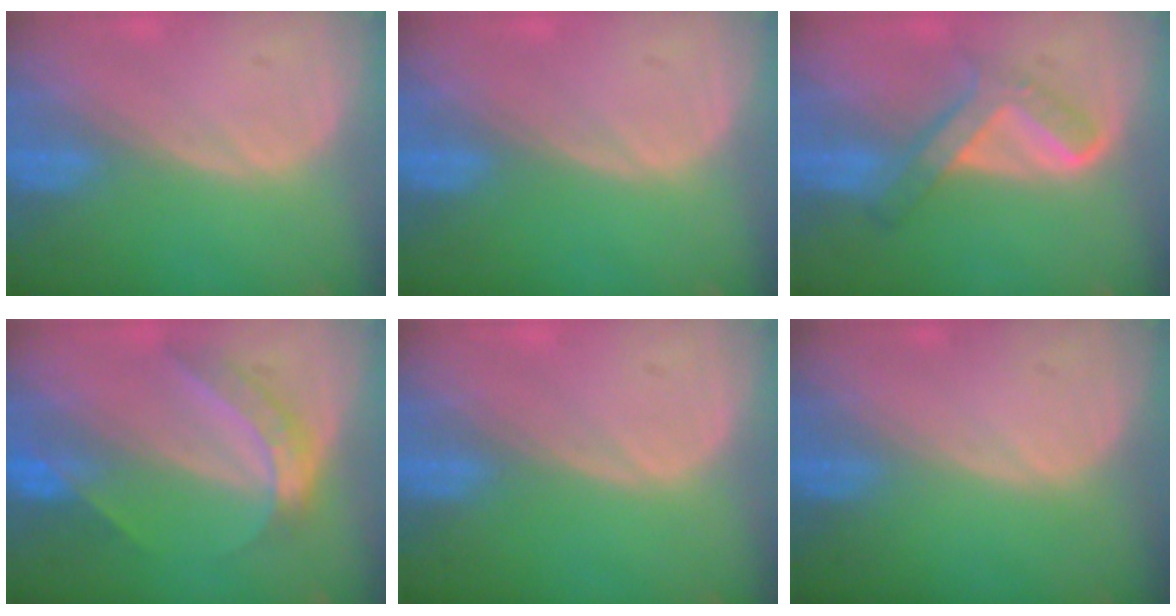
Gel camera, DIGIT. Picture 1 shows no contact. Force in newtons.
{"total": 0.0}
{"total": 6.1, "press": 5.4, "slide": 2.8}
{"total": 6.1, "press": 5.1, "slide": 3.2}
{"total": 0.0}
{"total": 0.0}